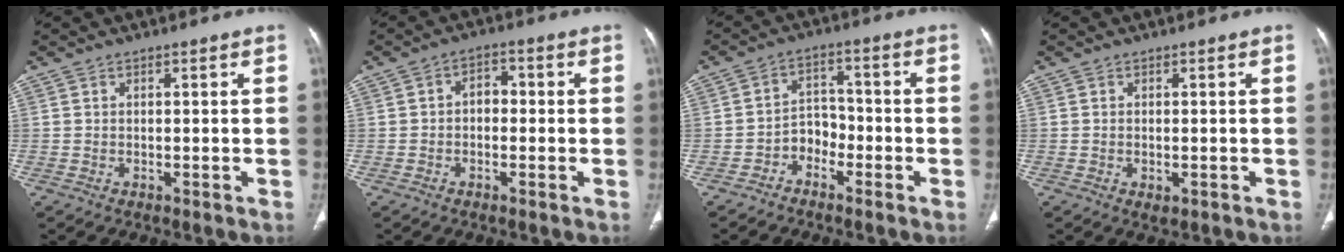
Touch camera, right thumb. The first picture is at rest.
{"total": 3.6, "force": [-0.4, 2.6, 2.5], "torque": [-0.023, 0.016, -0.017]}
{"total": 4.7, "force": [-2.7, 3.4, 1.7], "torque": [-0.005, 0.033, -0.056]}
{"total": 1.5, "force": [-0.5, 0.8, 1.2], "torque": [-0.021, -0.004, -0.003]}